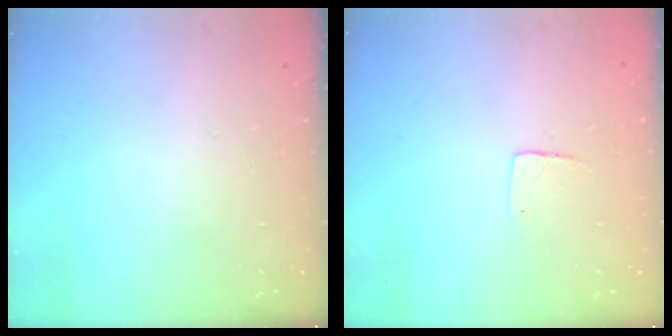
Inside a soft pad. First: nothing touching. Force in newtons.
{"total": 3.9, "press": 3.8, "slide": 0.3}